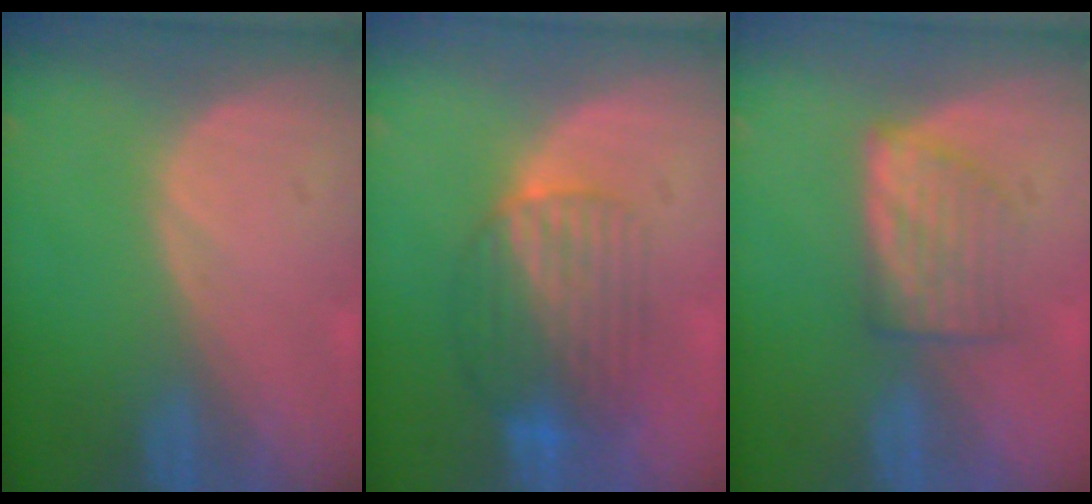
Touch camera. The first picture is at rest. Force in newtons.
{"total": 7.1, "press": 7.0, "slide": 1.5}
{"total": 5.0, "press": 4.9, "slide": 0.7}